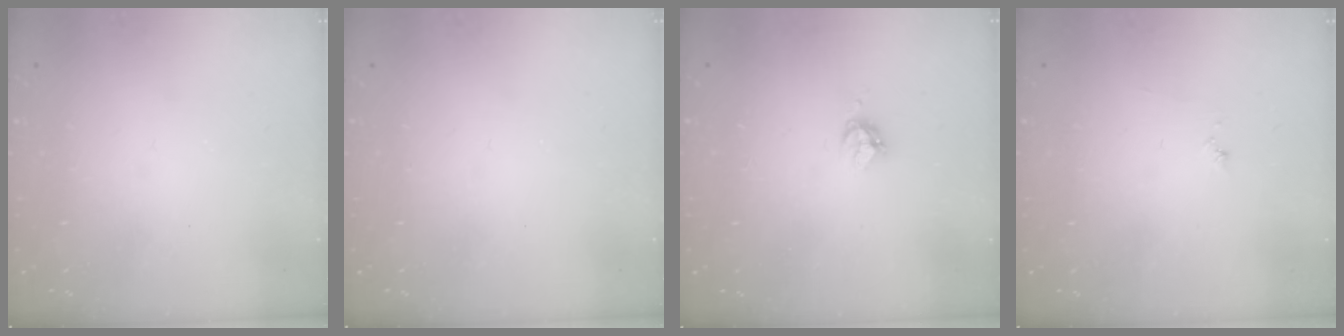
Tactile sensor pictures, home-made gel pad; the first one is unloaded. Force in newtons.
{"total": 0.0}
{"total": 3.9, "press": 3.9, "slide": 0.1}
{"total": 3.8, "press": 3.8, "slide": 0.4}